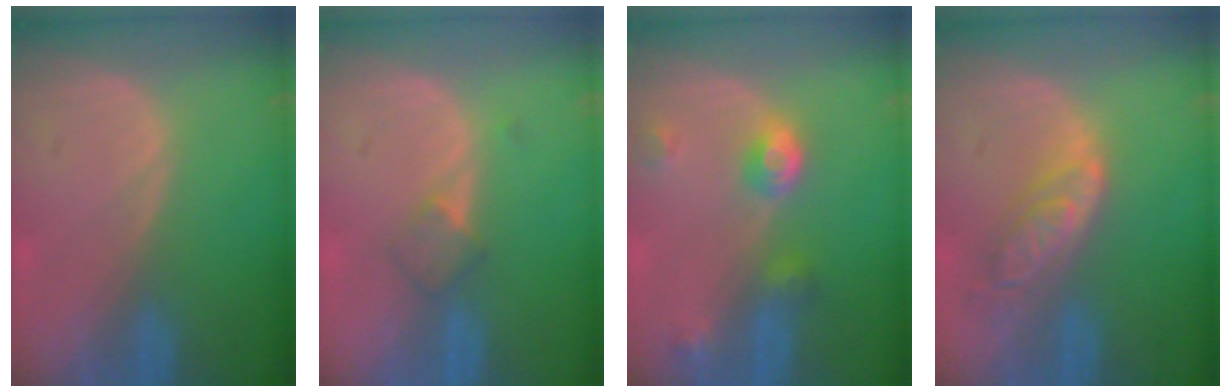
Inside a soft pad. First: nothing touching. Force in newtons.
{"total": 2.7, "press": 2.4, "slide": 1.1}
{"total": 4.8, "press": 4.3, "slide": 2.0}
{"total": 6.2, "press": 5.5, "slide": 3.0}